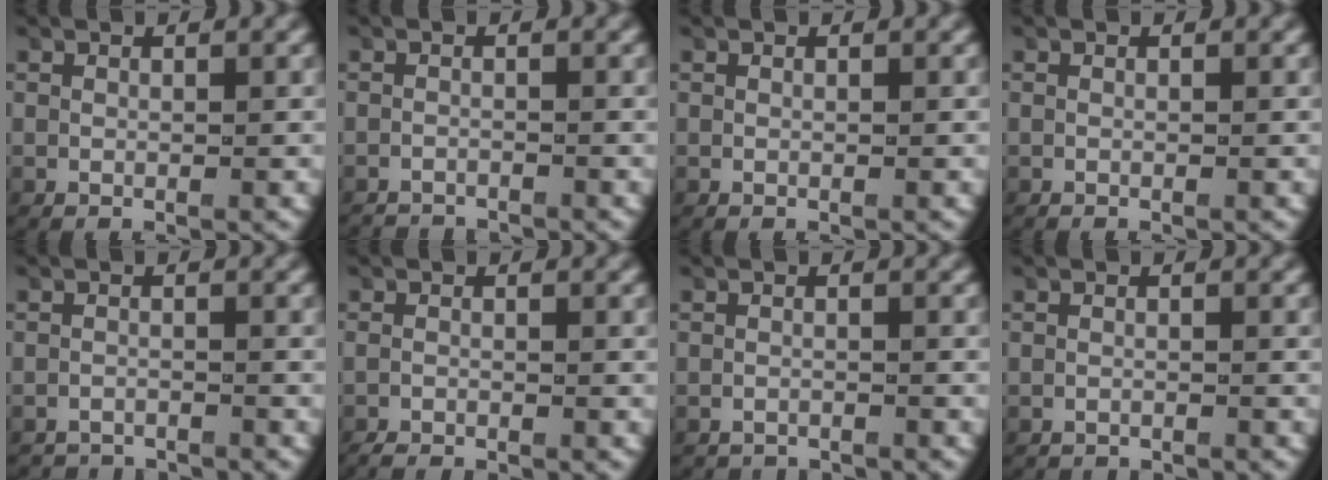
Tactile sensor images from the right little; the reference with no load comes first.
{"total": 2.9, "force": [-2.9, 0.3, 0.1], "torque": [-0.005, -0.016, -0.042]}
{"total": 0.0}
{"total": 0.0}
{"total": 3.3, "force": [-3.2, 0.4, 0.0], "torque": [0.000, -0.015, -0.050]}
{"total": 1.9, "force": [-1.8, 0.4, 0.2], "torque": [-0.014, -0.011, -0.029]}
{"total": 2.7, "force": [-2.7, 0.1, -0.1], "torque": [0.000, -0.014, -0.038]}
{"total": 1.9, "force": [-1.9, 0.0, -0.1], "torque": [-0.004, -0.012, -0.025]}